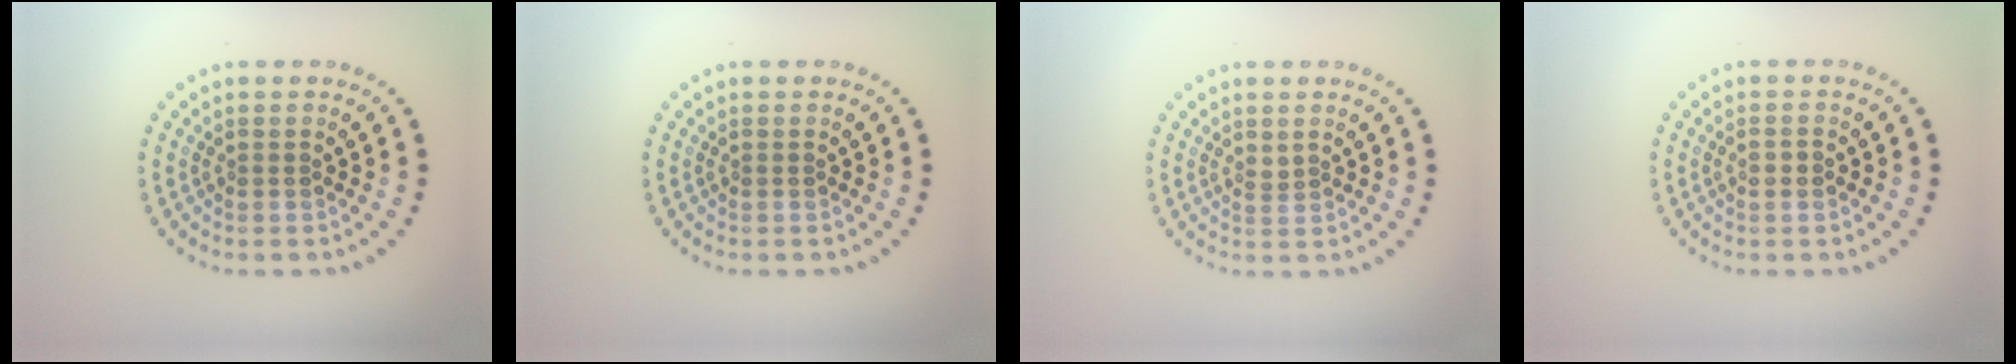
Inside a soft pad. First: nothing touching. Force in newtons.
{"total": 0.0}
{"total": 0.9, "press": 0.6, "slide": 0.7}
{"total": 1.1, "press": 1.0, "slide": 0.4}